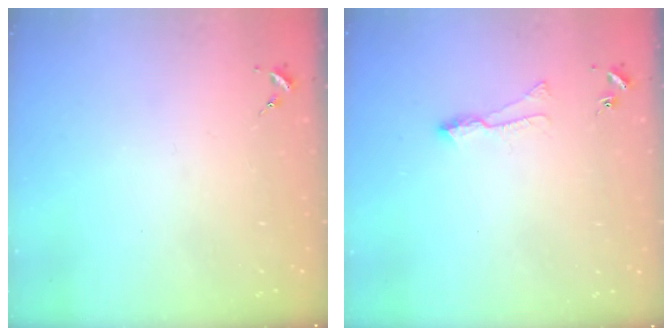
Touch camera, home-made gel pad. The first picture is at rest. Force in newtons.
{"total": 6.2, "press": 6.1, "slide": 0.8}